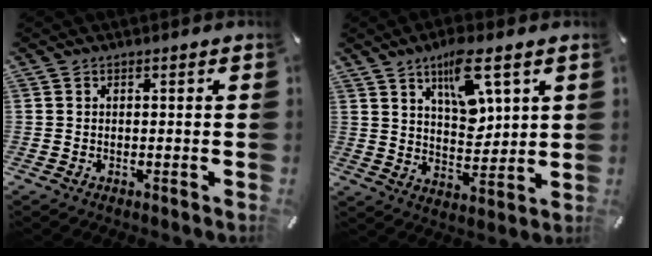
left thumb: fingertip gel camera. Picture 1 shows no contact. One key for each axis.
{"total": 11.6, "fx": 6.6, "fy": 5.2, "fz": 8.0, "tx": -0.124, "ty": -0.025, "tz": 0.112}